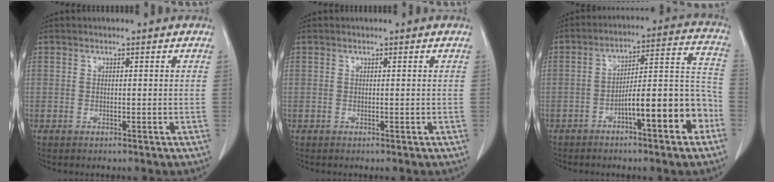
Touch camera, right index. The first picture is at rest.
{"total": 0.0}
{"total": 12.7, "force": [-5.8, 2.1, 11.1], "torque": [-0.157, 0.037, -0.084]}